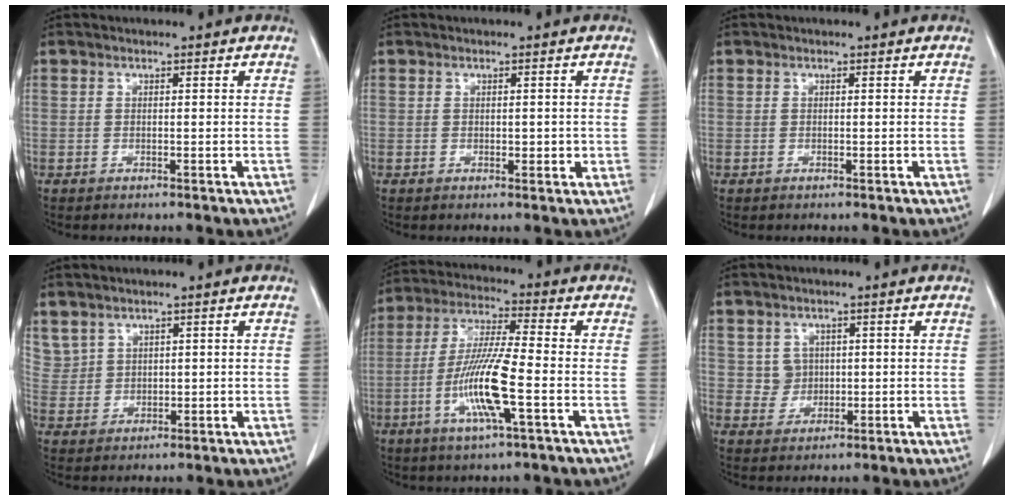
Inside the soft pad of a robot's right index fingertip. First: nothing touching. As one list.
[{"total": 1.8, "force": [-0.1, 1.1, 1.4], "torque": [-0.016, 0.001, 0.002]}, {"total": 0.0}, {"total": 8.7, "force": [5.1, 6.9, 1.3], "torque": [-0.052, 0.023, 0.128]}, {"total": 11.6, "force": [-3.4, 0.5, 11.1], "torque": [-0.222, -0.011, -0.068]}, {"total": 3.0, "force": [0.8, 2.9, 0.5], "torque": [-0.006, 0.004, 0.018]}]